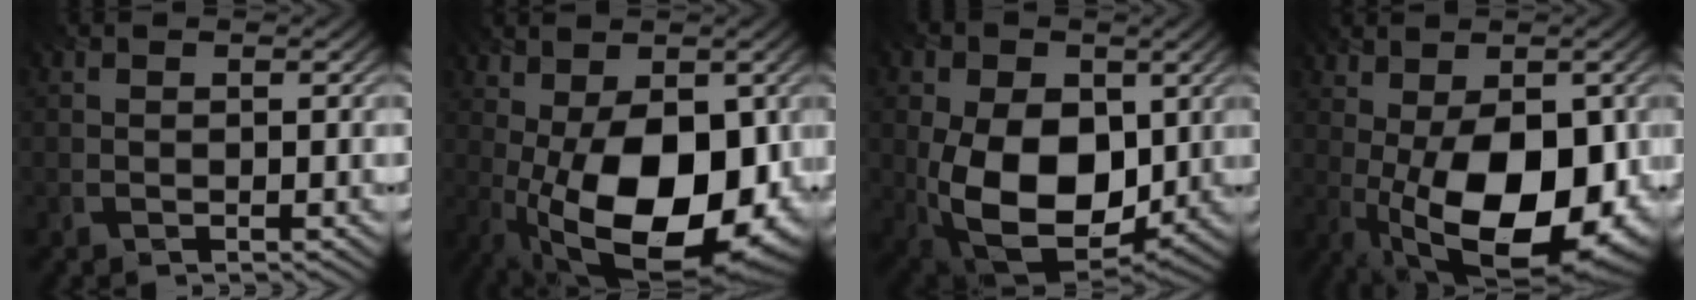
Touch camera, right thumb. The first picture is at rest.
{"total": 18.7, "force": [-3.3, 9.9, 15.5], "torque": [-0.236, -0.047, -0.035]}
{"total": 15.2, "force": [-1.6, 10.3, 11.0], "torque": [-0.207, -0.036, -0.028]}
{"total": 17.8, "force": [-3.0, 9.2, 15.0], "torque": [-0.226, -0.040, -0.032]}